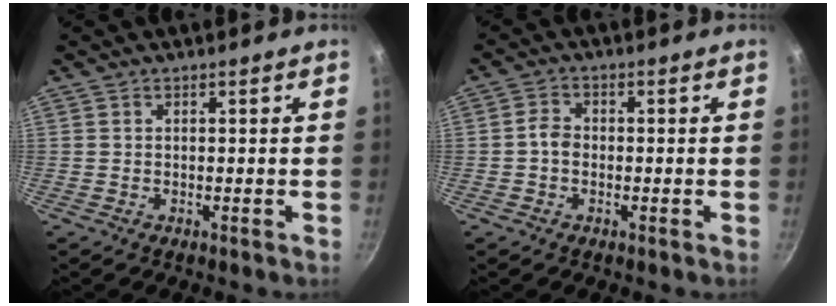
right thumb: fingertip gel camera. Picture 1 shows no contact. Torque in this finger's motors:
{"motor_torque": [-0.36, 0.24, 0.09, 0.35, -0.01]}